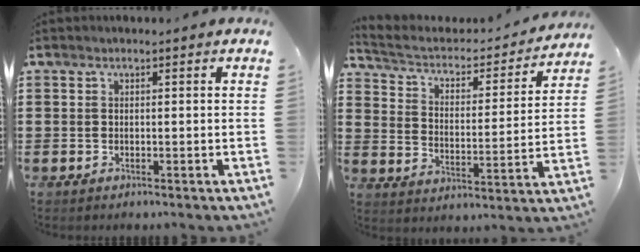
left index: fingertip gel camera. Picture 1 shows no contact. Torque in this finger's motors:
{"motor_torque": [1.04, -1.10, 0.21, -0.01]}